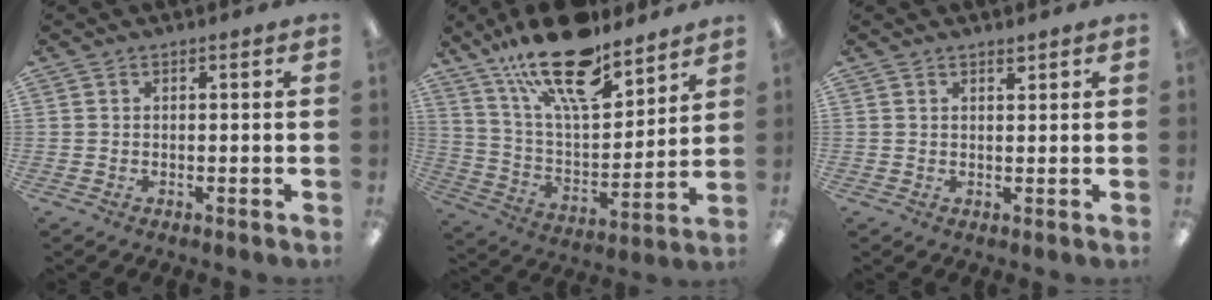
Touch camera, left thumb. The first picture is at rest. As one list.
[{"total": 22.0, "force": [15.3, 8.2, 13.4], "torque": [-0.232, -0.088, 0.267]}, {"total": 1.5, "force": [1.4, 0.5, 0.6], "torque": [-0.005, -0.004, 0.023]}]